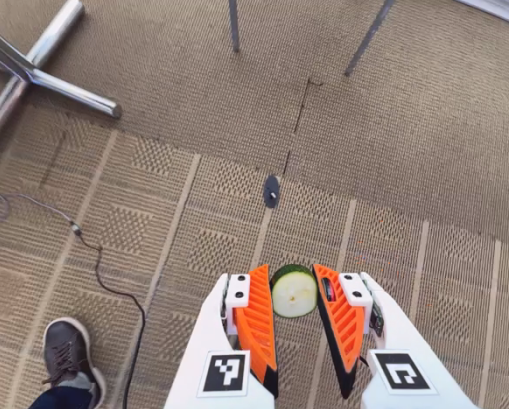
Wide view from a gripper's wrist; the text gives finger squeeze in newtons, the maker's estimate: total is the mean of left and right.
{"total": 7.0, "left": 6.5, "right": 7.4}